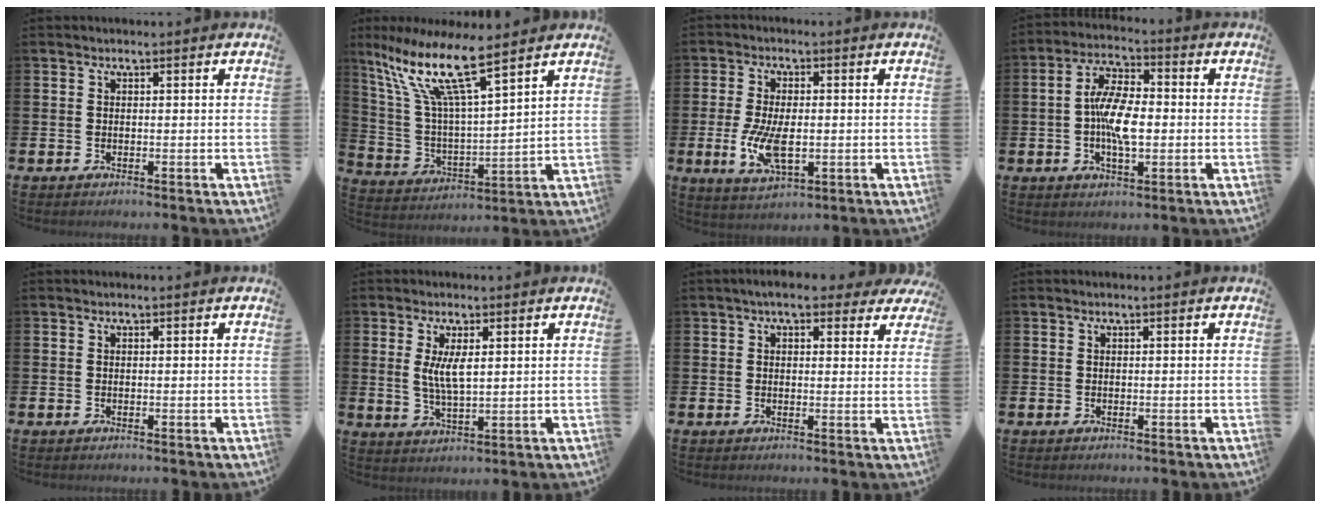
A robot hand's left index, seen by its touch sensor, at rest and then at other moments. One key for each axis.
{"total": 12.0, "fx": 8.8, "fy": 2.2, "fz": 7.9, "tx": -0.189, "ty": -0.041, "tz": 0.149}
{"total": 7.4, "fx": -0.7, "fy": 3.6, "fz": 6.4, "tx": -0.129, "ty": -0.006, "tz": -0.016}
{"total": 6.9, "fx": -0.4, "fy": 3.1, "fz": 6.1, "tx": -0.099, "ty": 0.008, "tz": -0.010}
{"total": 0.0}
{"total": 4.2, "fx": 1.4, "fy": 1.4, "fz": 3.7, "tx": -0.065, "ty": -0.001, "tz": 0.021}
{"total": 5.1, "fx": 4.0, "fy": 1.9, "fz": 2.4, "tx": -0.040, "ty": -0.007, "tz": 0.070}
{"total": 0.0}